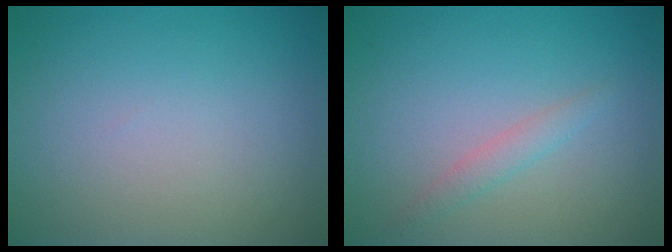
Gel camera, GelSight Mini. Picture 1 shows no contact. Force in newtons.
{"total": 2.0, "press": 2.0, "slide": 0.2}